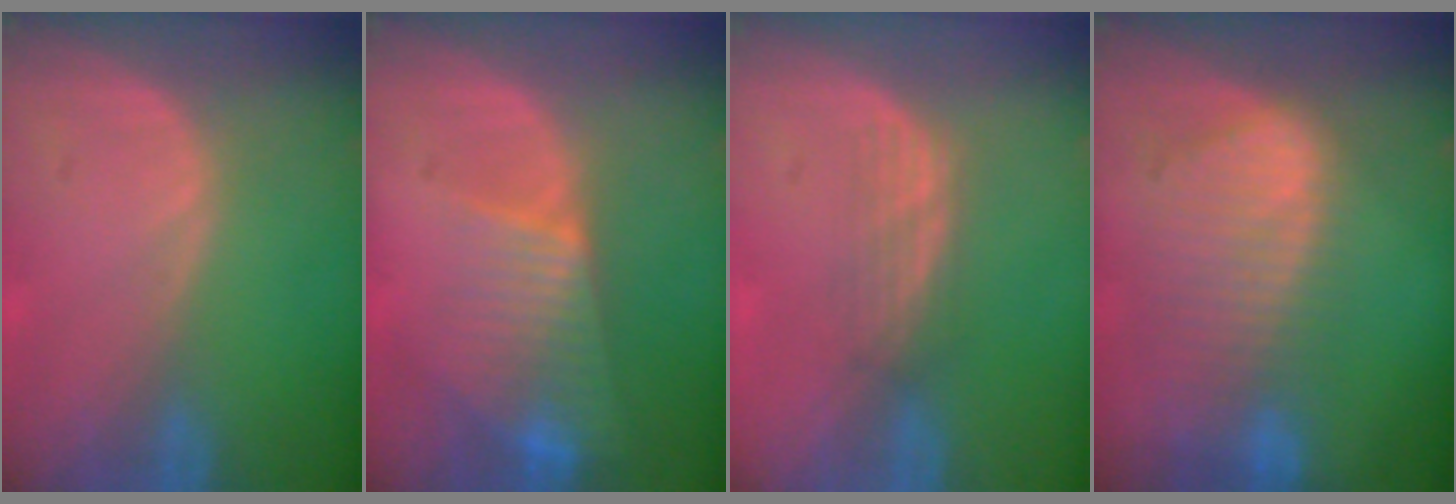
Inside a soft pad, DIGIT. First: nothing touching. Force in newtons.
{"total": 7.8, "press": 6.7, "slide": 4.1}
{"total": 2.9, "press": 2.6, "slide": 1.4}
{"total": 9.2, "press": 8.1, "slide": 4.3}